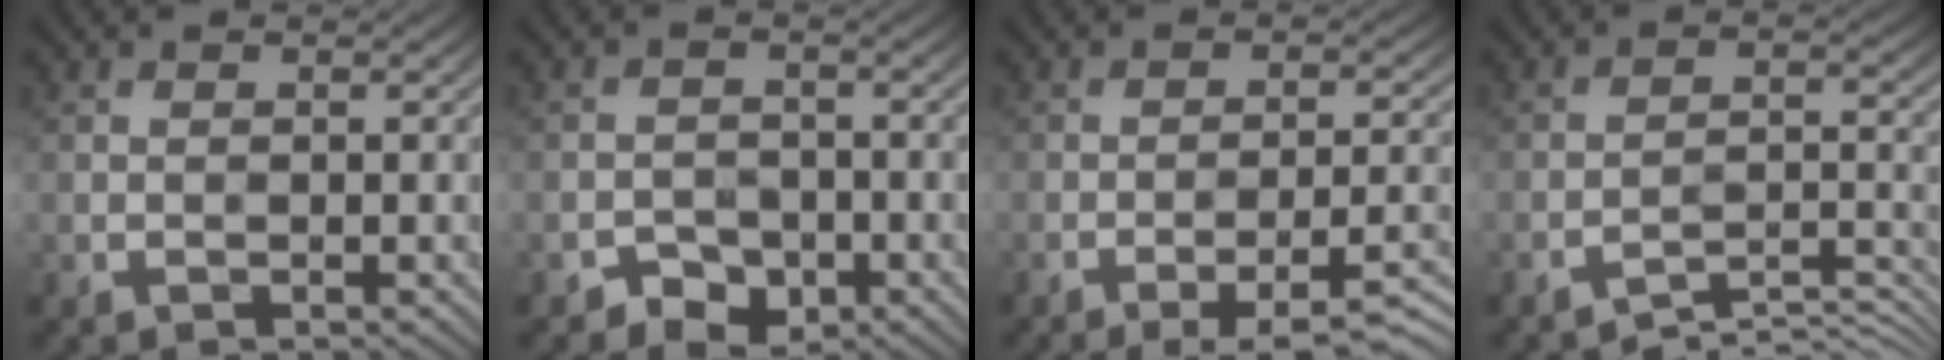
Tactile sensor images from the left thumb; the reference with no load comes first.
{"total": 2.7, "force": [-2.0, 1.7, 0.5], "torque": [-0.002, 0.001, -0.035]}
{"total": 8.8, "force": [-6.0, 1.8, 6.1], "torque": [-0.094, 0.010, -0.076]}
{"total": 5.6, "force": [-4.9, 1.0, 2.6], "torque": [-0.043, 0.001, -0.077]}